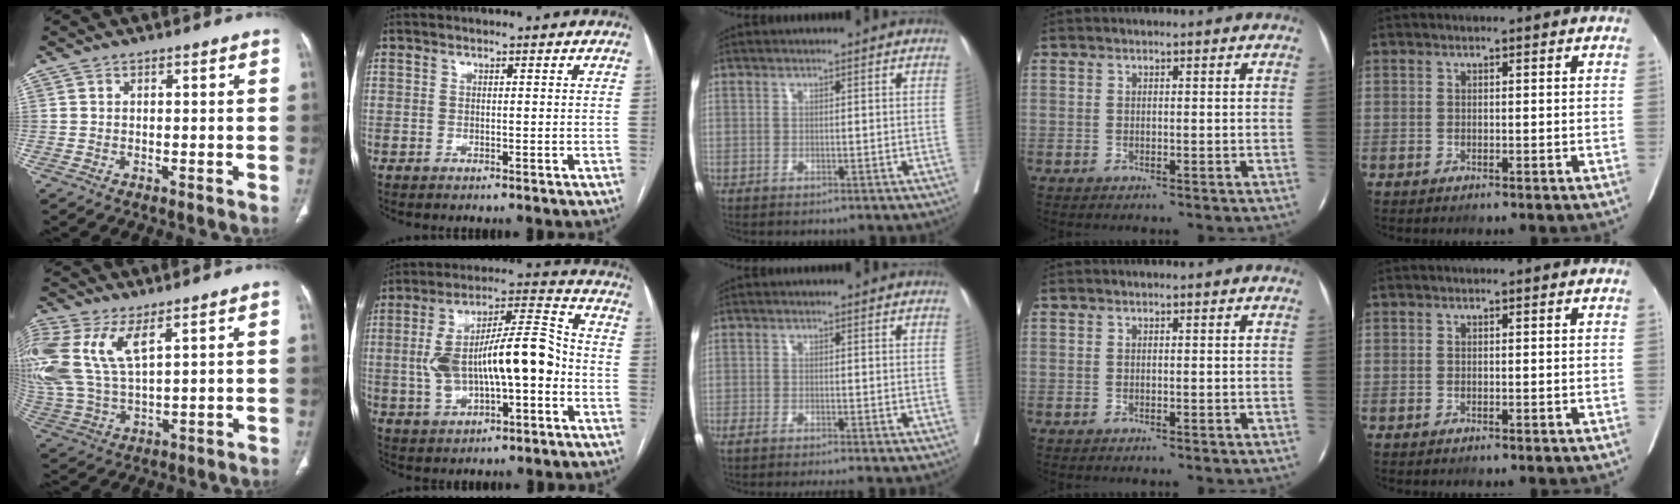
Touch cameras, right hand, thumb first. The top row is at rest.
{"thumb": {"total": 16.5, "force": [7.1, 7.6, 12.9], "torque": [-0.315, -0.011, 0.150]}, "index": {"total": 15.8, "force": [-2.1, 4.8, 14.9], "torque": [-0.271, 0.034, -0.027]}, "middle": {"total": 4.0, "force": [-3.4, -0.2, 2.0], "torque": [-0.022, -0.005, -0.055]}}